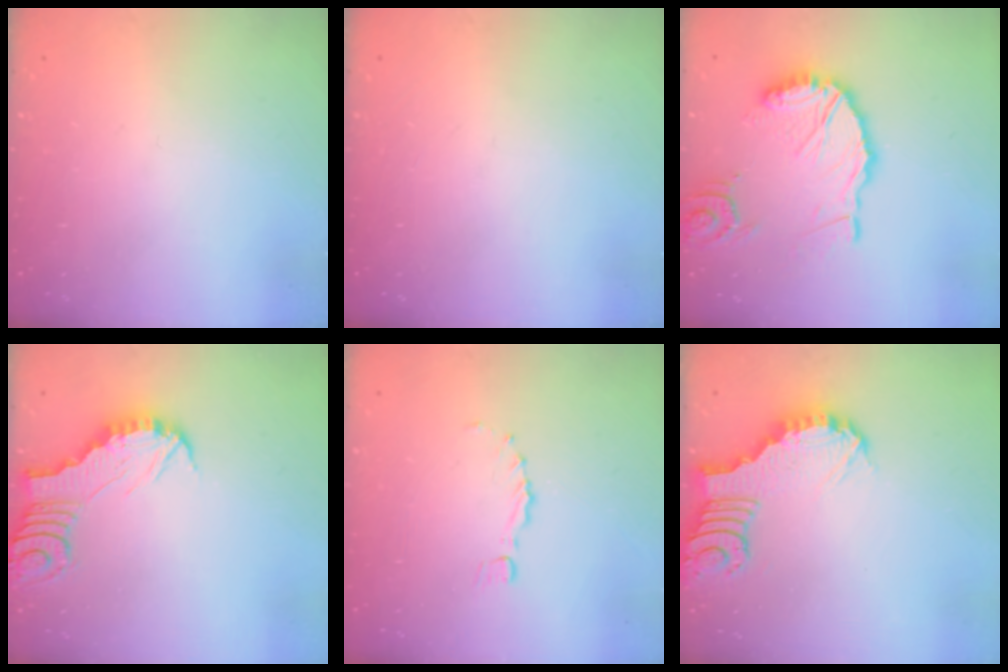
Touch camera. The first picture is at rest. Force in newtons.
{"total": 0.0}
{"total": 15.2, "press": 15.0, "slide": 2.1}
{"total": 2.6, "press": 2.6, "slide": 0.2}
{"total": 0.0}
{"total": 4.1, "press": 4.1, "slide": 0.3}